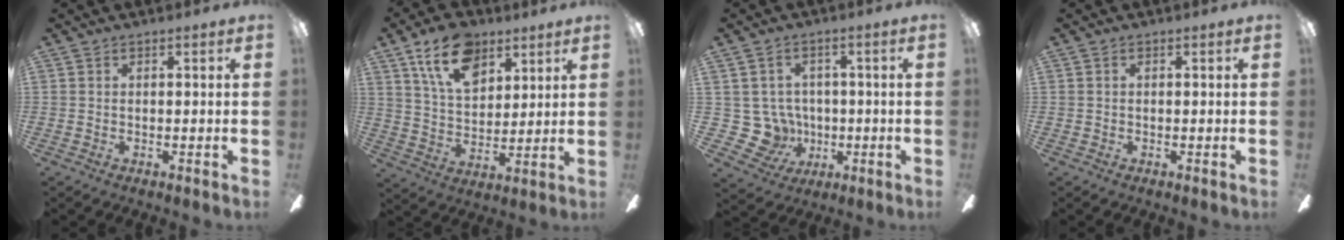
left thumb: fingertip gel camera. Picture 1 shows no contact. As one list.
[{"total": 14.9, "force": [8.8, 8.7, 8.2], "torque": [-0.133, -0.023, 0.162]}, {"total": 9.0, "force": [-0.3, 8.6, 2.7], "torque": [-0.086, -0.005, 0.002]}, {"total": 0.0}]